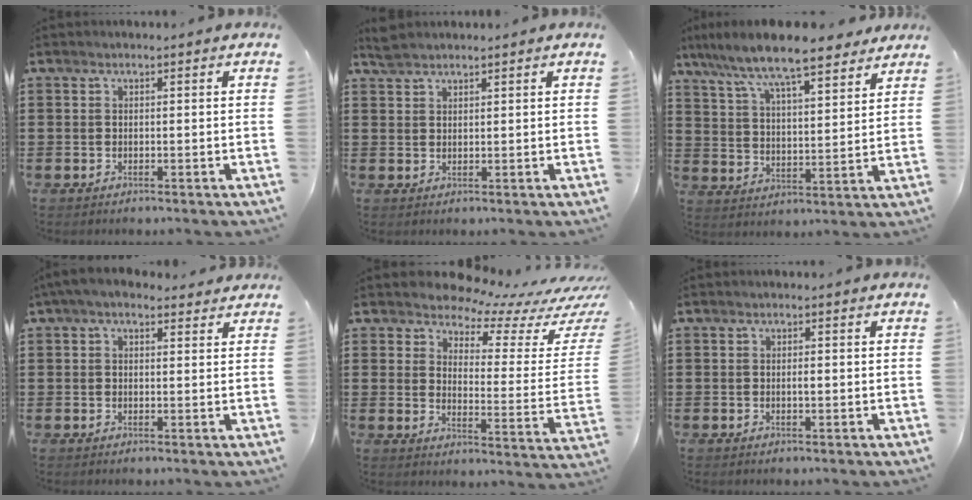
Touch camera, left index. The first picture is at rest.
{"total": 2.1, "force": [2.0, 0.5, 0.7], "torque": [-0.017, 0.001, 0.039]}
{"total": 9.2, "force": [8.1, 0.9, 4.2], "torque": [-0.113, -0.040, 0.139]}
{"total": 3.5, "force": [2.6, 1.4, 1.9], "torque": [-0.044, 0.002, 0.047]}
{"total": 6.6, "force": [6.2, 1.7, 1.8], "torque": [-0.054, -0.051, 0.106]}
{"total": 1.0, "force": [0.1, 0.2, 0.9], "torque": [-0.019, -0.002, 0.002]}